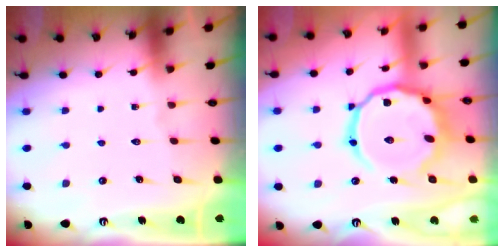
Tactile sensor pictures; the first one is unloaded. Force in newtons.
{"total": 17.8, "press": 17.7, "slide": 1.5}